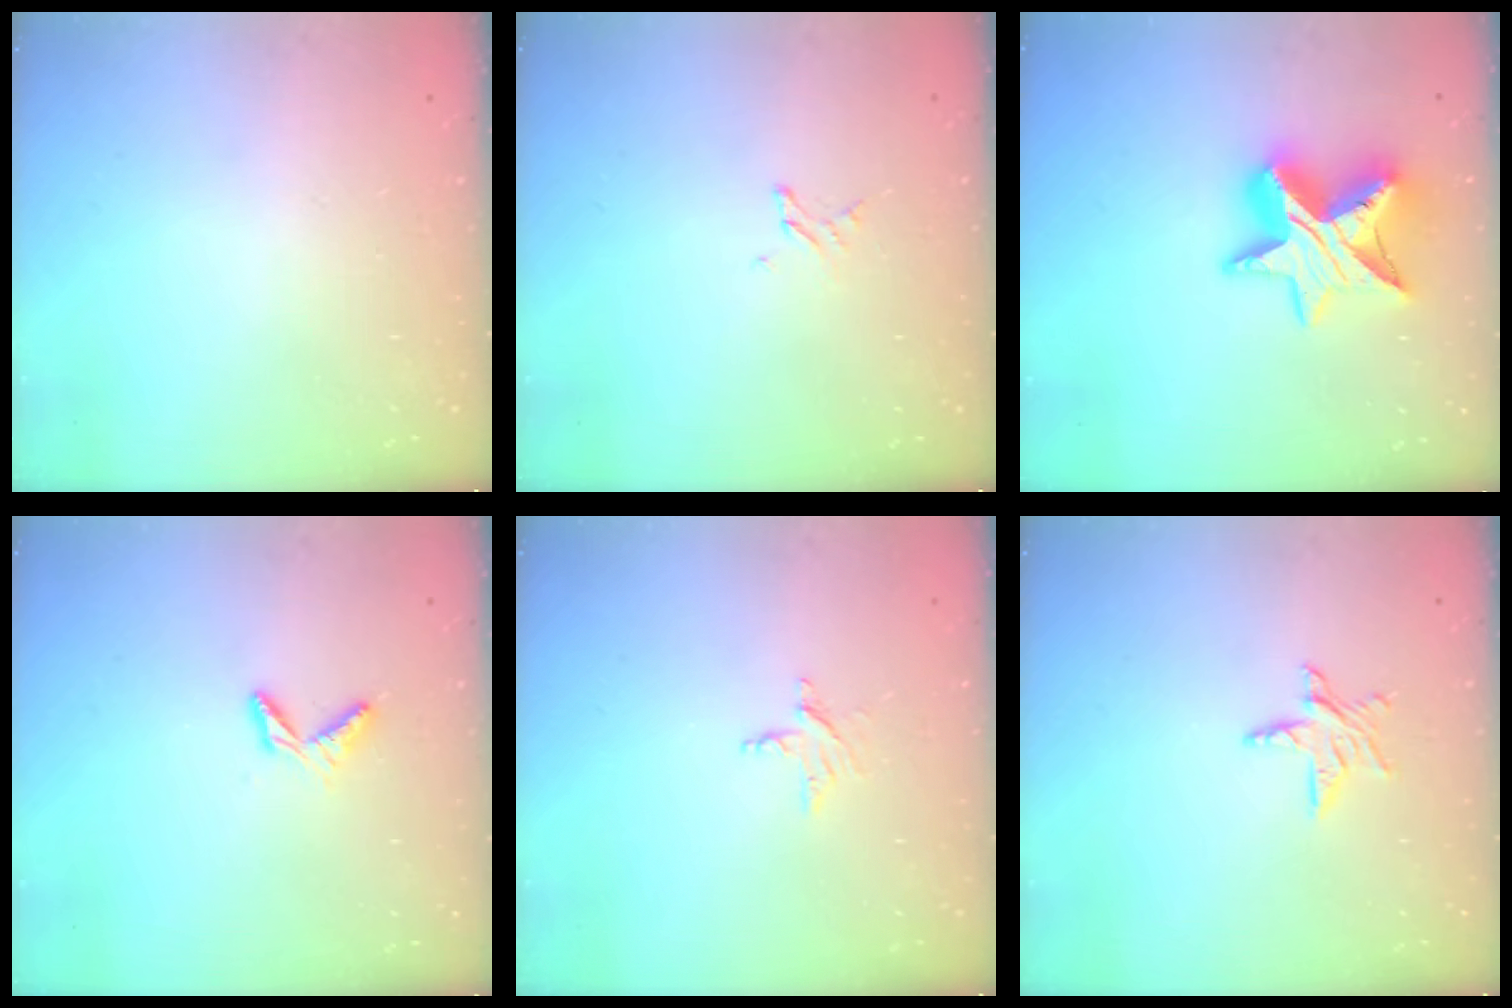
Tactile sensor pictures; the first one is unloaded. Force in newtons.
{"total": 1.2, "press": 1.2, "slide": 0.1}
{"total": 15.2, "press": 15.1, "slide": 1.1}
{"total": 4.9, "press": 4.9, "slide": 0.6}
{"total": 3.5, "press": 3.5, "slide": 0.3}
{"total": 5.8, "press": 5.8, "slide": 0.2}